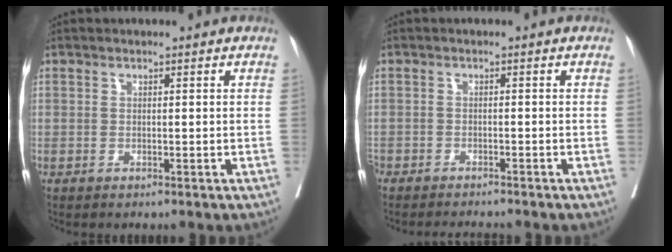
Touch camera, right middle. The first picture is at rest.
{"total": 5.9, "force": [-5.6, 0.6, 1.9], "torque": [-0.023, -0.010, -0.082]}